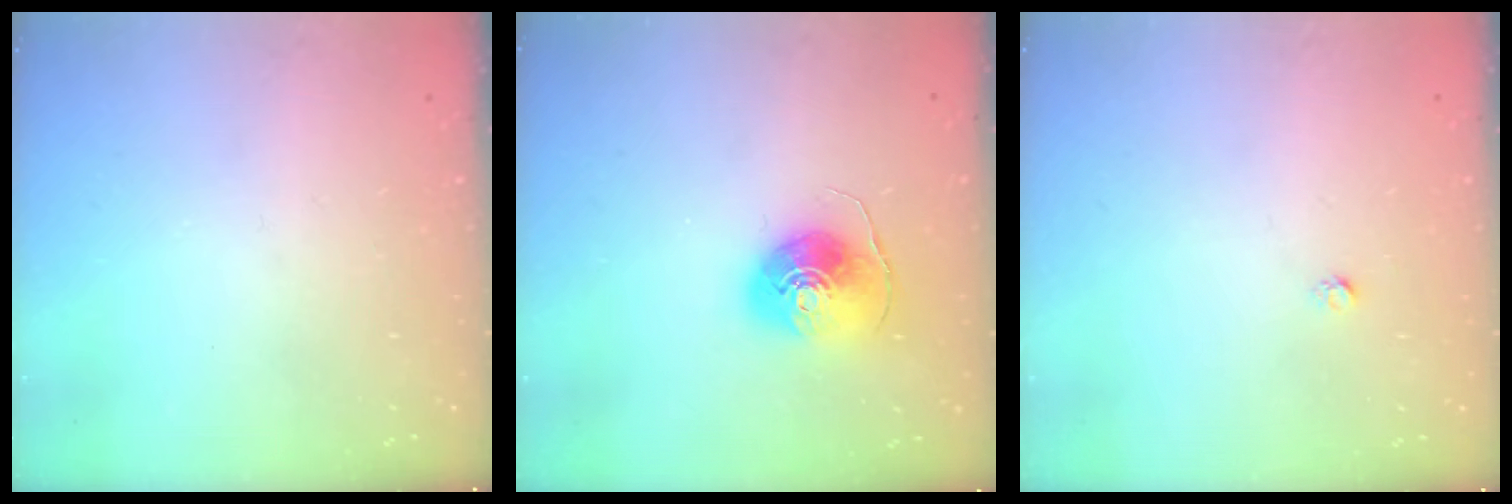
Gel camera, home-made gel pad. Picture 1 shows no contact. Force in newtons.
{"total": 8.8, "press": 8.8, "slide": 0.6}
{"total": 1.6, "press": 1.5, "slide": 0.1}